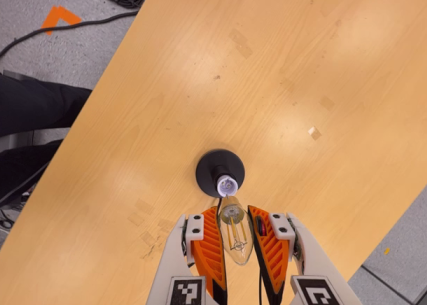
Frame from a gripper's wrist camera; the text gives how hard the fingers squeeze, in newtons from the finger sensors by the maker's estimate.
{"total": 18.5, "left": 20.3, "right": 16.8}